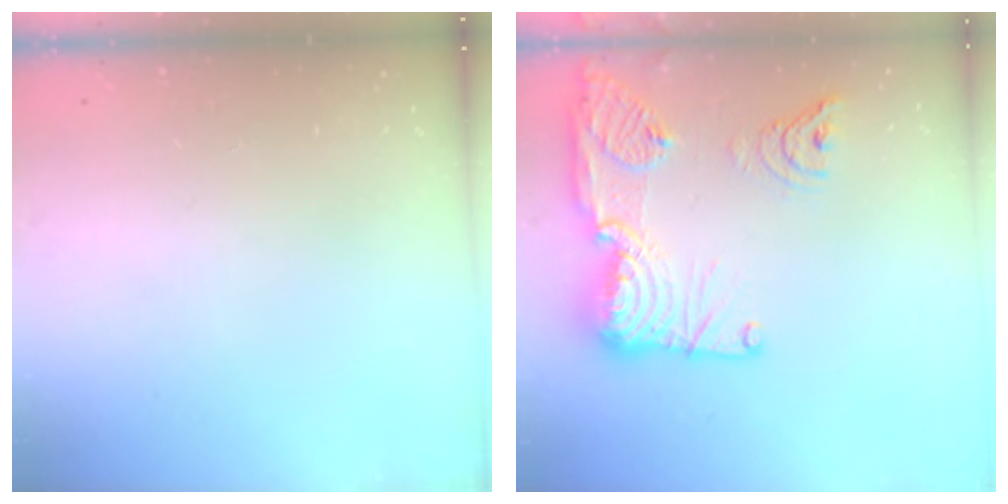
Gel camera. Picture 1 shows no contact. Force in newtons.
{"total": 27.4, "press": 26.4, "slide": 7.2}